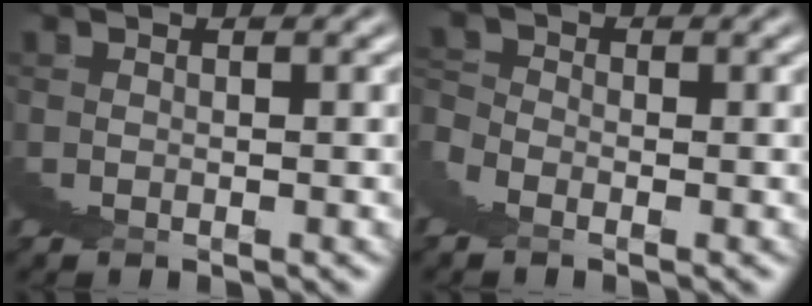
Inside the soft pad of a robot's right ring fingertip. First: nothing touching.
{"total": 4.1, "force": [3.0, 2.5, 1.3], "torque": [-0.010, 0.018, 0.036]}